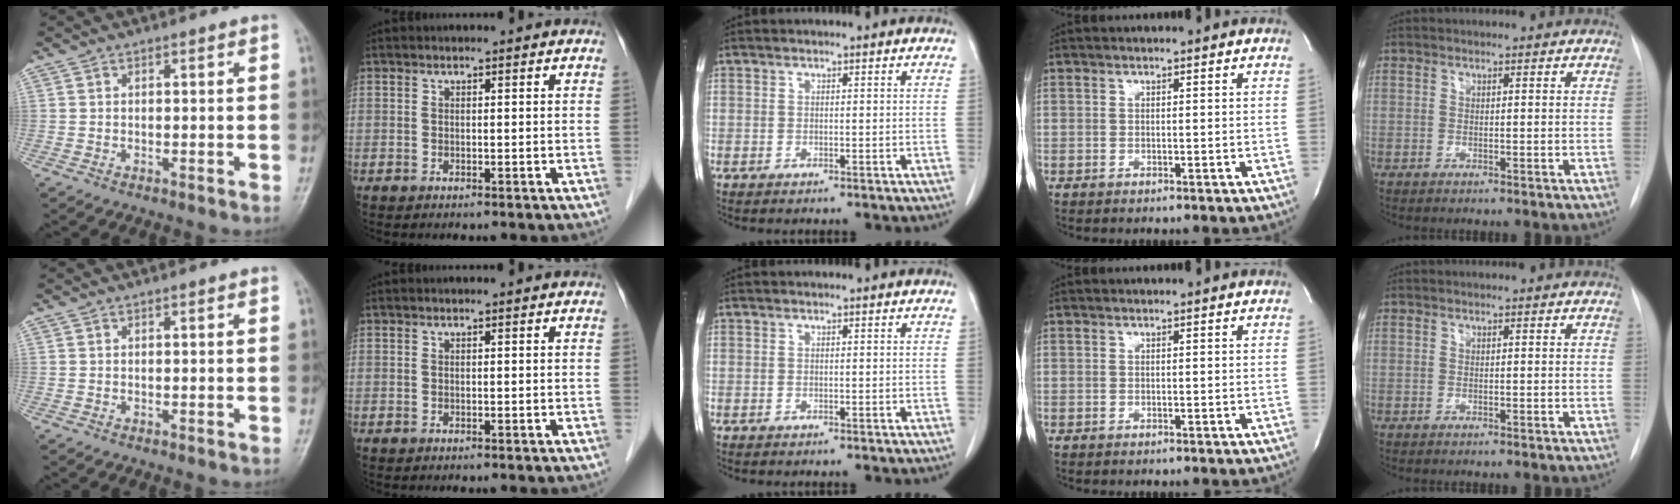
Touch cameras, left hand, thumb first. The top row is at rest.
{}